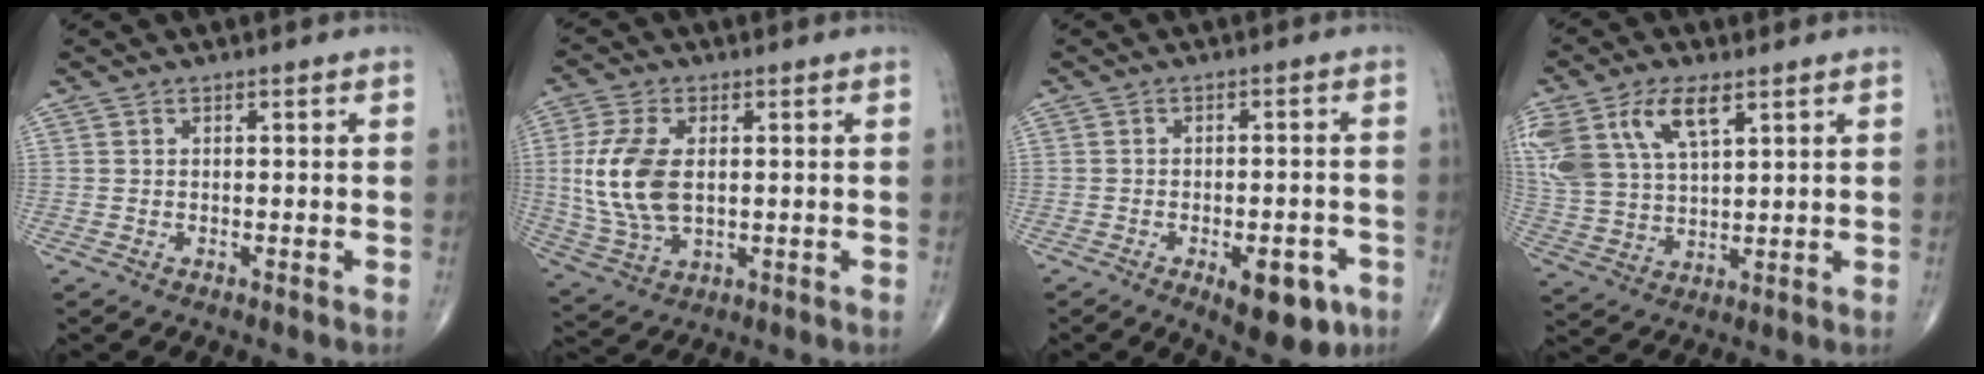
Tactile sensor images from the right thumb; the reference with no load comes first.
{"total": 12.6, "force": [1.1, 7.1, 10.4], "torque": [-0.228, -0.006, 0.029]}
{"total": 9.4, "force": [-4.5, 4.1, 7.2], "torque": [-0.074, 0.014, -0.051]}
{"total": 16.8, "force": [8.1, 8.6, 12.0], "torque": [-0.264, -0.007, 0.161]}